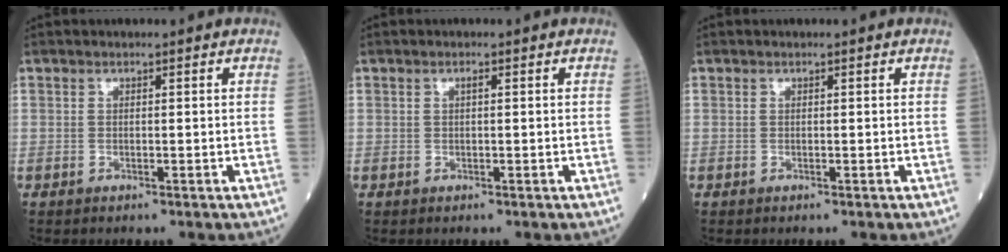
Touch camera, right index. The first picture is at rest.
{"total": 0.6, "force": [0.1, 0.1, 0.5], "torque": [-0.012, 0.001, 0.003]}
{"total": 0.0}